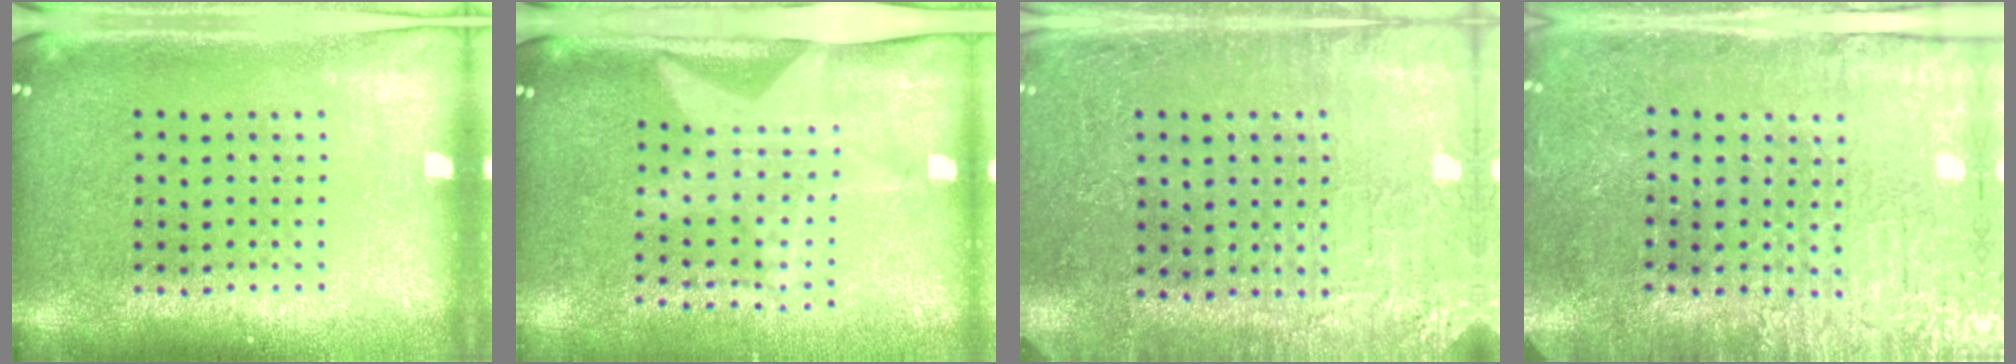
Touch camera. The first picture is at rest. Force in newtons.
{"total": 2.1, "press": 1.5, "slide": 1.4}
{"total": 3.0, "press": 3.0, "slide": 0.3}
{"total": 3.8, "press": 3.7, "slide": 0.9}